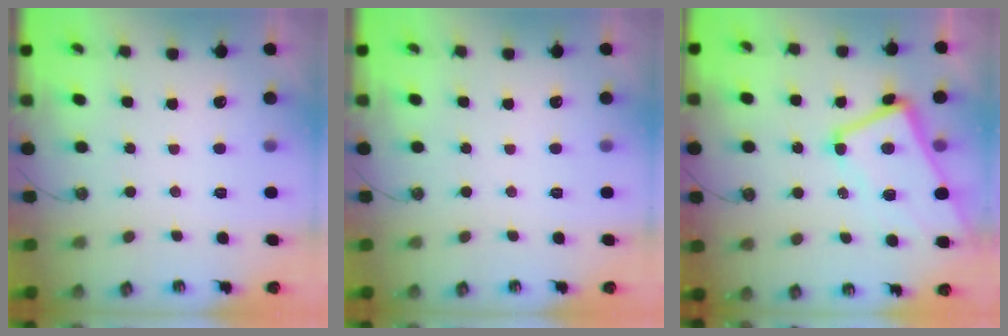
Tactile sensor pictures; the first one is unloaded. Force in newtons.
{"total": 0.0}
{"total": 3.7, "press": 3.4, "slide": 1.4}